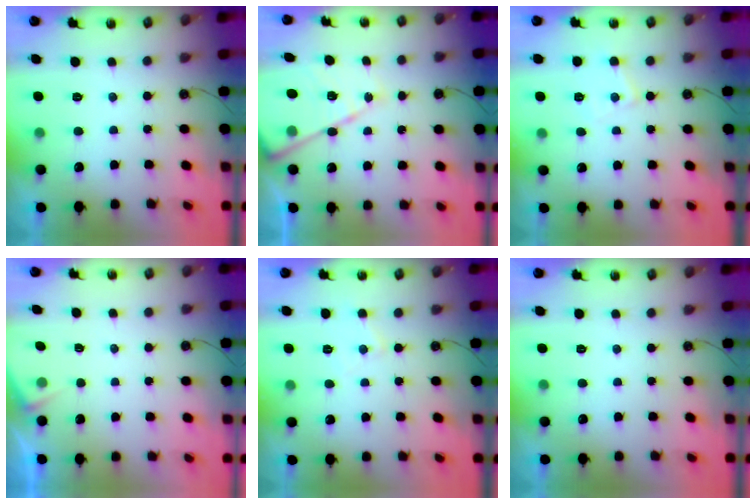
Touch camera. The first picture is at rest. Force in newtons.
{"total": 15.3, "press": 15.2, "slide": 1.6}
{"total": 6.6, "press": 6.6, "slide": 0.4}
{"total": 3.4, "press": 3.4, "slide": 0.5}
{"total": 5.3, "press": 5.3, "slide": 0.3}
{"total": 0.0}